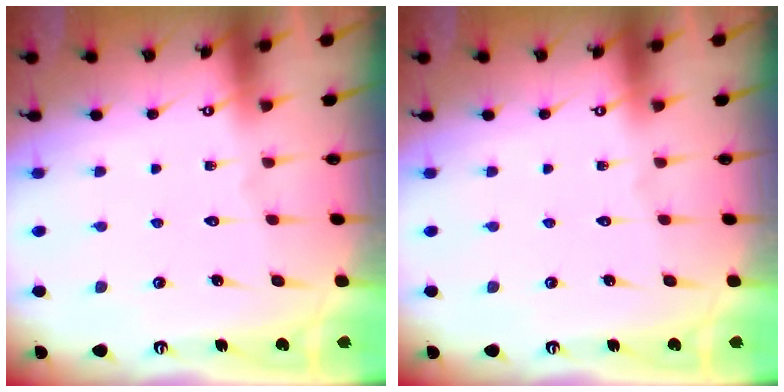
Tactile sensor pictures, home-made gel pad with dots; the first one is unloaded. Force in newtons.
{"total": 0.0}